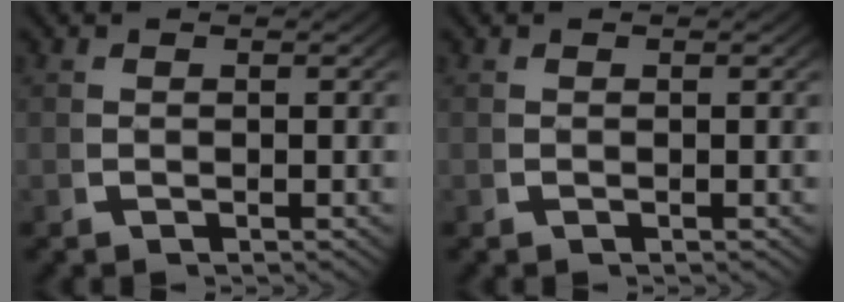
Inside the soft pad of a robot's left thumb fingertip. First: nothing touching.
{"total": 0.0}